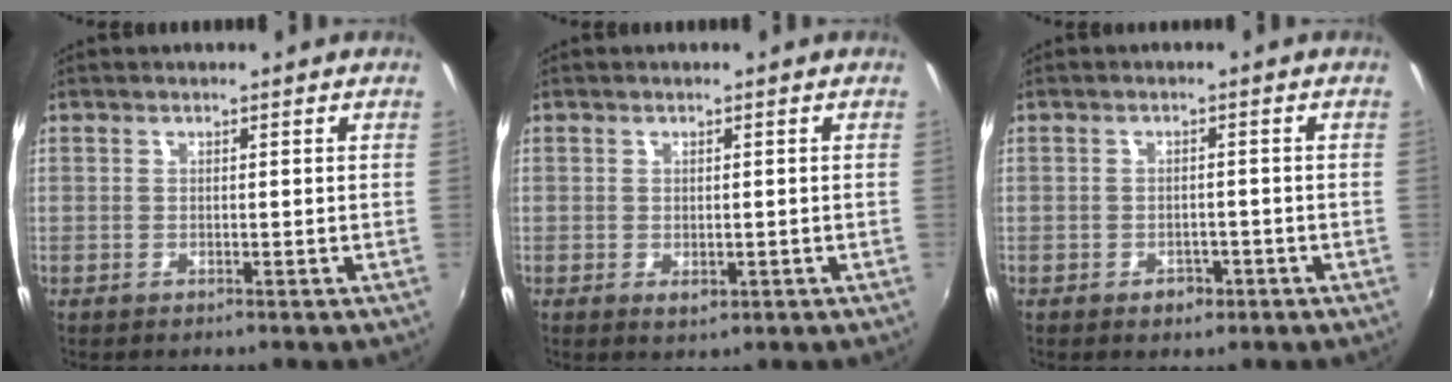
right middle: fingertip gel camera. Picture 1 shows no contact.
{"total": 1.7, "force": [-0.3, 1.2, 1.2], "torque": [-0.018, -0.003, -0.003]}
{"total": 2.9, "force": [-1.6, 2.0, 1.3], "torque": [-0.025, 0.000, -0.019]}